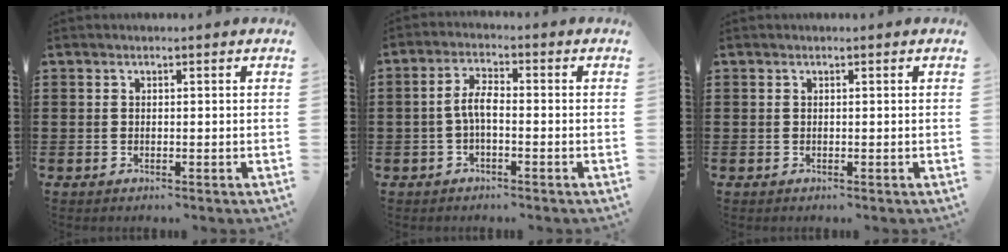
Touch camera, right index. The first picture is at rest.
{"total": 4.0, "force": [-0.9, 1.5, 3.6], "torque": [-0.085, 0.001, -0.025]}
{"total": 0.0}